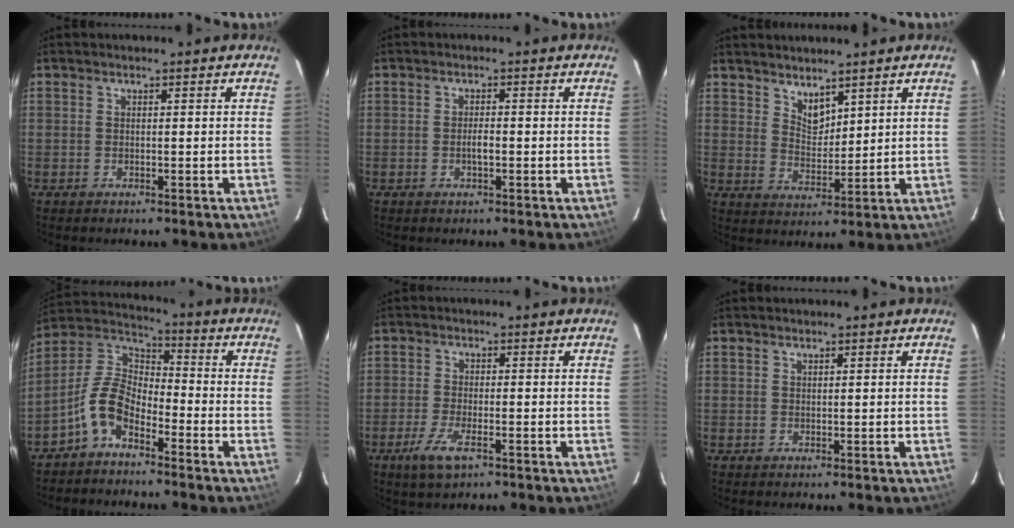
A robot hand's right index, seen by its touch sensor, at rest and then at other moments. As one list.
[{"total": 1.9, "force": [-0.6, 0.5, 1.7], "torque": [-0.031, -0.001, -0.011]}, {"total": 4.7, "force": [3.9, 1.9, 1.7], "torque": [-0.024, -0.005, 0.074]}, {"total": 9.1, "force": [-5.3, 4.6, 5.8], "torque": [-0.126, 0.021, -0.115]}, {"total": 5.6, "force": [-3.2, 1.7, 4.2], "torque": [-0.105, -0.012, -0.061]}, {"total": 0.0}]